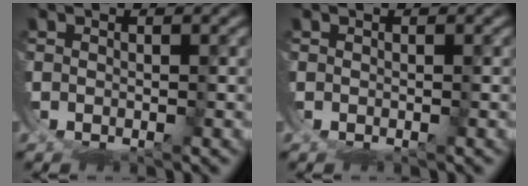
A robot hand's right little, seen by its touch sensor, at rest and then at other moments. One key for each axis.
{"total": 0.0}